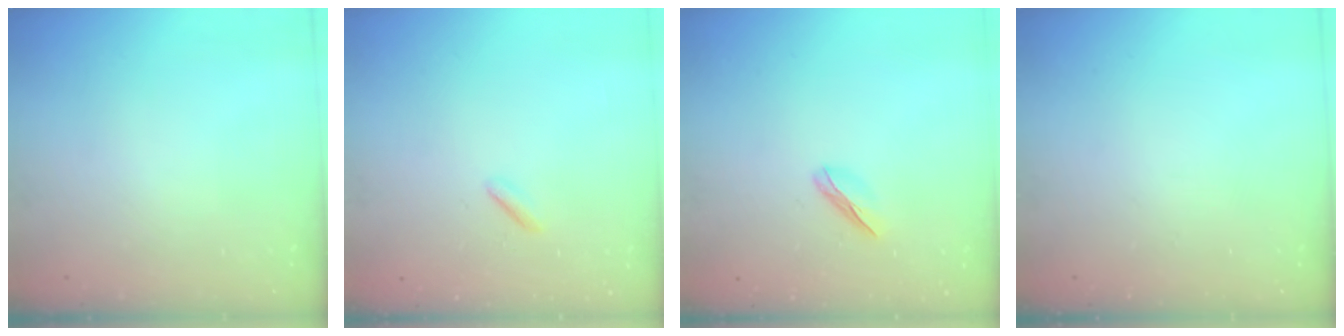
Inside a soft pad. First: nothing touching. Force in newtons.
{"total": 1.1, "press": 1.0, "slide": 0.4}
{"total": 3.5, "press": 3.4, "slide": 0.8}
{"total": 0.0}